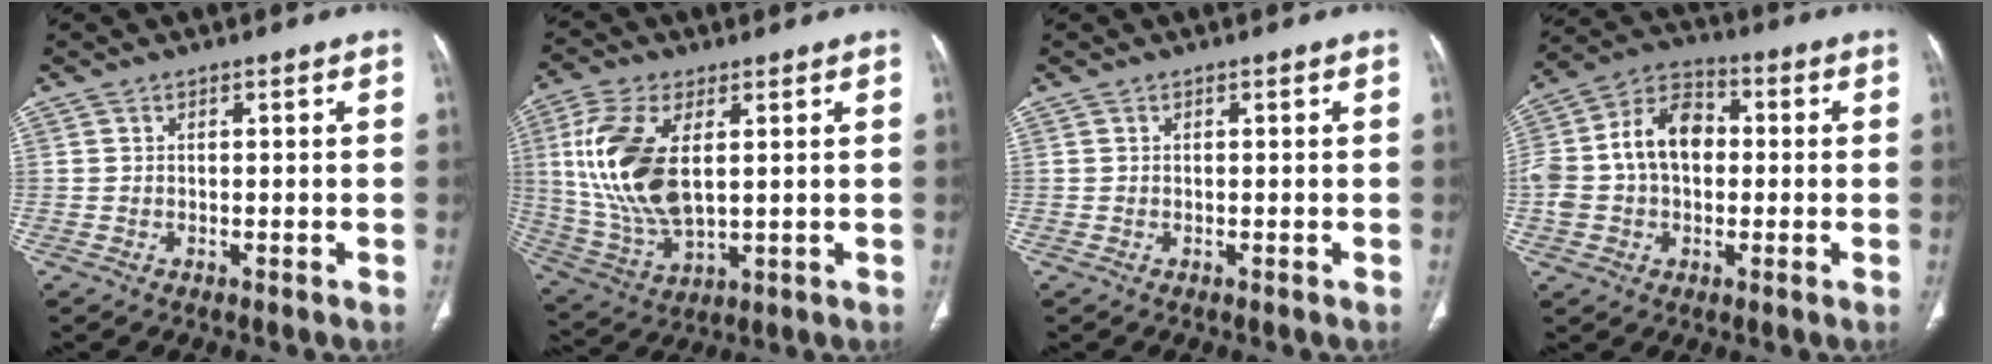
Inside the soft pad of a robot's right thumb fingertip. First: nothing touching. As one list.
[{"total": 16.3, "force": [3.0, 8.3, 13.7], "torque": [-0.296, -0.012, 0.070]}, {"total": 0.0}, {"total": 14.2, "force": [0.5, 9.9, 10.2], "torque": [-0.179, 0.040, 0.002]}]